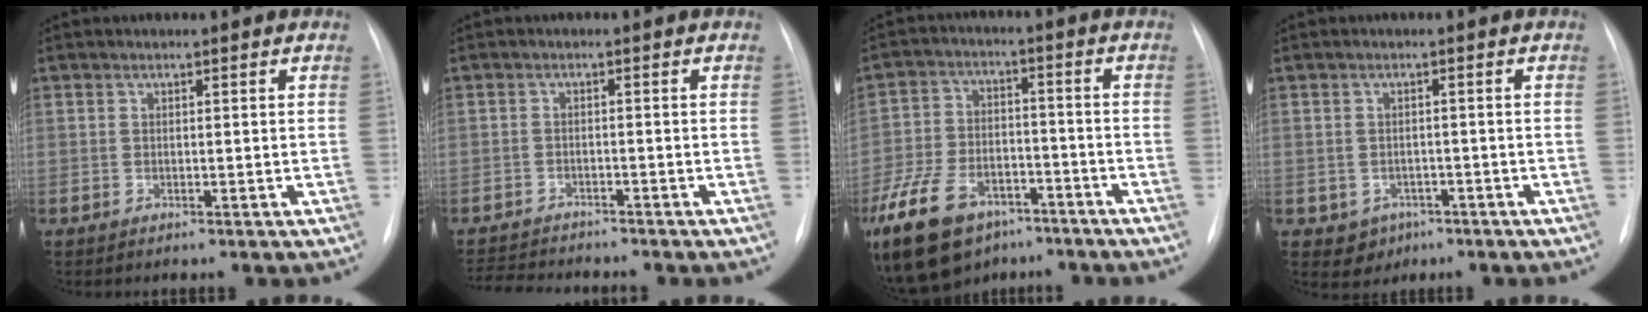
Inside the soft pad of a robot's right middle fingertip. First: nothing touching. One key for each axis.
{"total": 6.3, "fx": -6.1, "fy": 0.5, "fz": 1.4, "tx": -0.023, "ty": -0.013, "tz": -0.099}
{"total": 21.0, "fx": -13.0, "fy": 12.3, "fz": 10.9, "tx": -0.311, "ty": -0.012, "tz": -0.220}
{"total": 3.3, "fx": -1.5, "fy": 2.9, "fz": 0.6, "tx": -0.009, "ty": 0.007, "tz": -0.011}